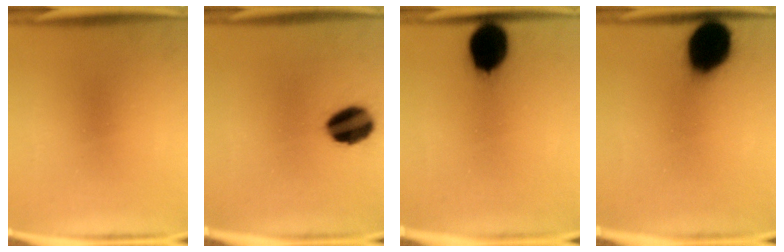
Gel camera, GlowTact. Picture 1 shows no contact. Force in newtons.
{"total": 11.7}
{"total": 14.0}
{"total": 17.1}